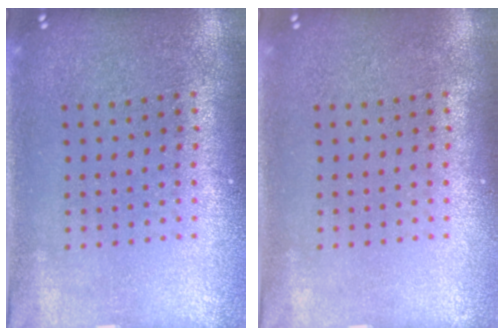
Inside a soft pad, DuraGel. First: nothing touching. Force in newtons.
{"total": 0.0}